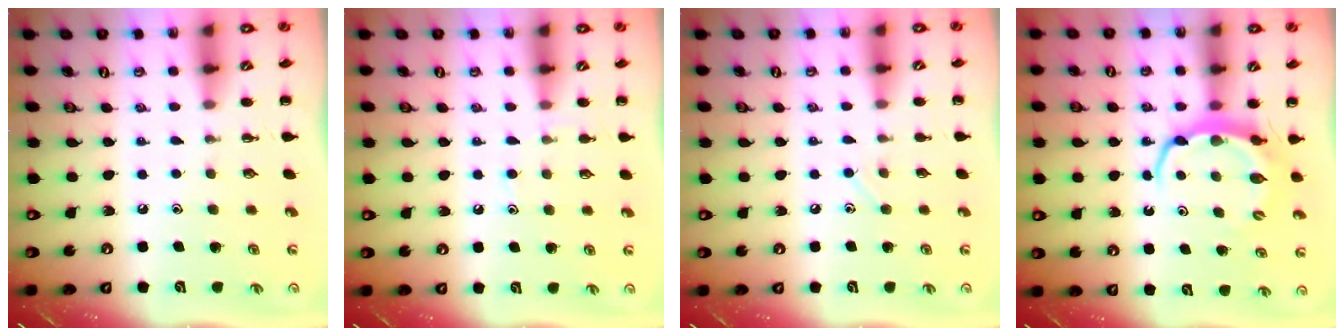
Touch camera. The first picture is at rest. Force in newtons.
{"total": 5.9, "press": 5.7, "slide": 1.8}
{"total": 4.3, "press": 4.1, "slide": 1.4}
{"total": 6.2, "press": 6.2, "slide": 0.3}